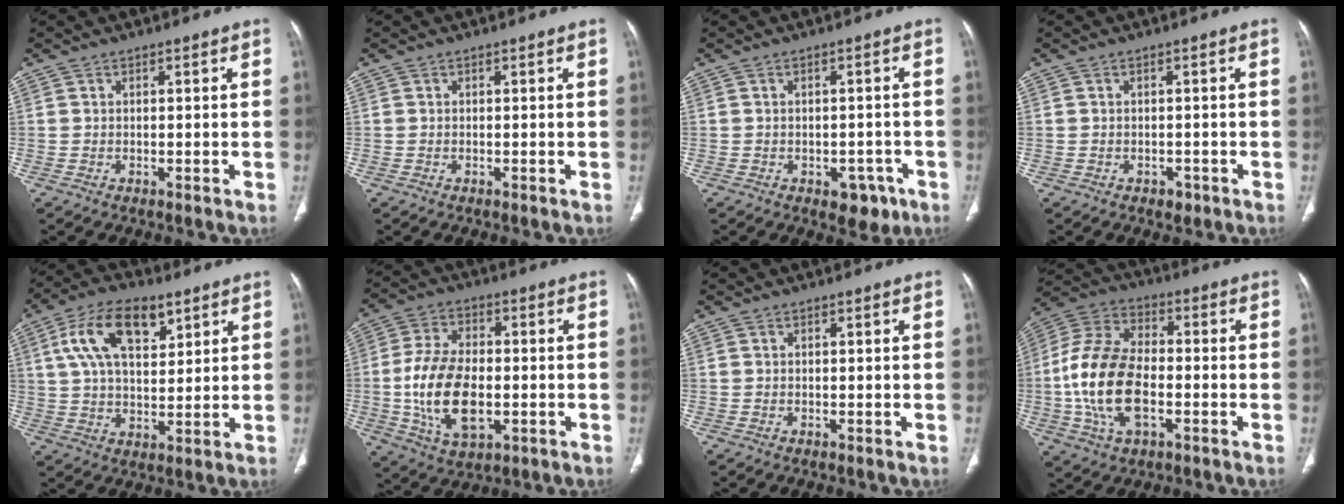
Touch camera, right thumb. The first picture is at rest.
{"total": 0.0}
{"total": 5.0, "force": [-2.5, 3.2, 2.9], "torque": [-0.012, 0.014, -0.027]}
{"total": 1.6, "force": [-0.8, 1.1, 0.7], "torque": [-0.004, 0.003, -0.008]}
{"total": 14.0, "force": [6.2, 7.2, 10.3], "torque": [-0.168, -0.005, 0.112]}
{"total": 14.9, "force": [-2.2, 8.6, 11.9], "torque": [-0.217, 0.005, -0.033]}
{"total": 0.0}
{"total": 16.8, "force": [-3.2, 9.6, 13.3], "torque": [-0.267, 0.024, -0.059]}